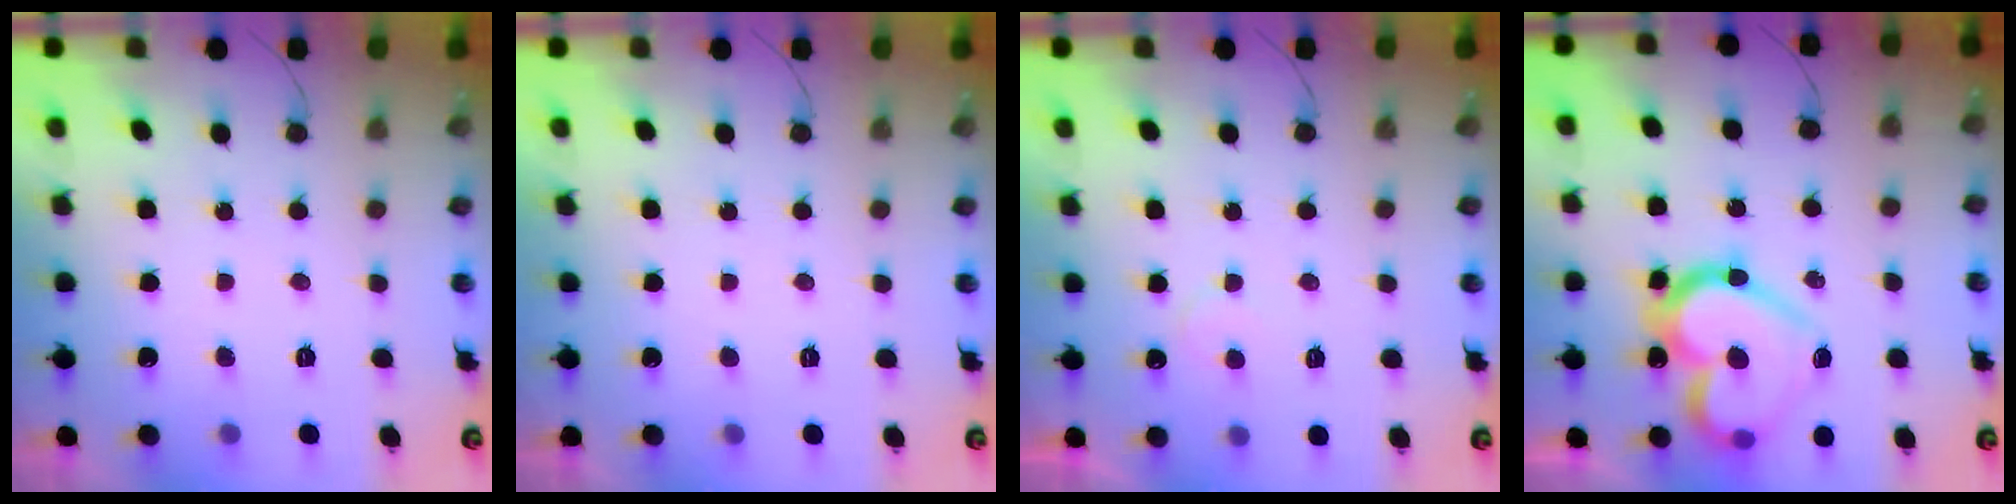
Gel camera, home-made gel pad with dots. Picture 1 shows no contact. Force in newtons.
{"total": 1.8, "press": 1.8, "slide": 0.0}
{"total": 4.8, "press": 4.8, "slide": 0.3}
{"total": 19.0, "press": 19.0, "slide": 1.6}